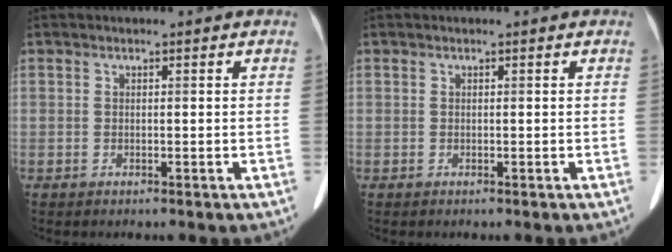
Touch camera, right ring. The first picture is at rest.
{"total": 0.0}